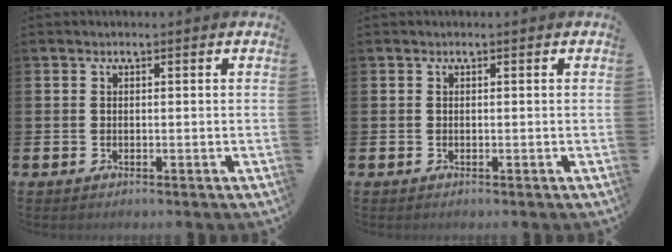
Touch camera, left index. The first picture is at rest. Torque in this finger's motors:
{"motor_torque": [0.00, 0.00, 0.00, 0.00]}